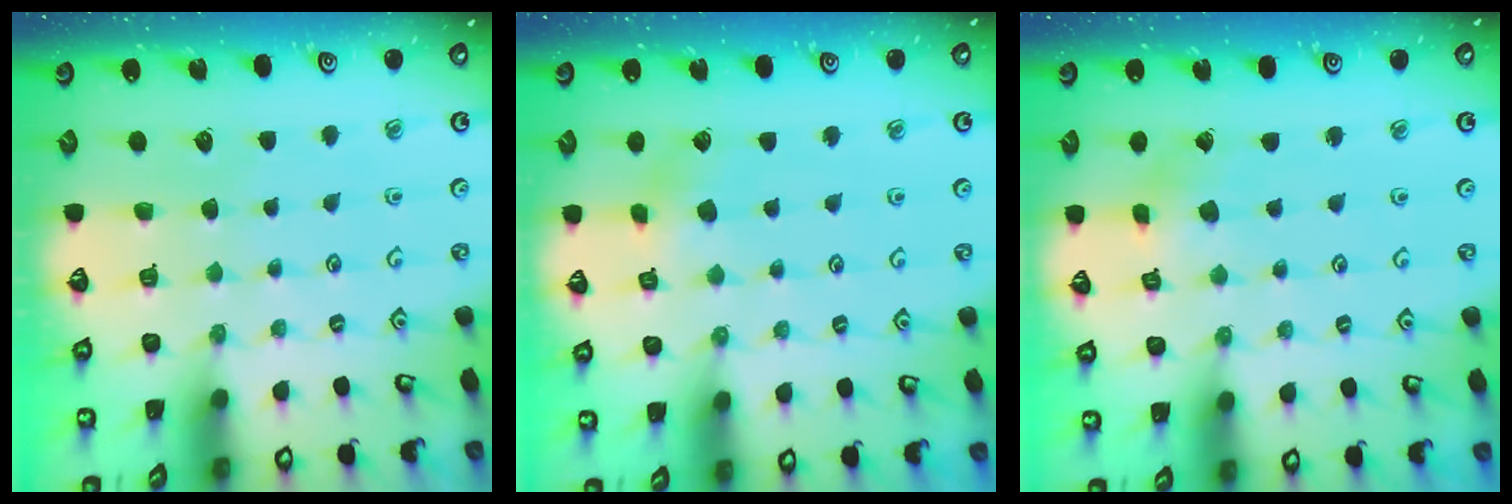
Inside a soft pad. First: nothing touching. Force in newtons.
{"total": 3.9, "press": 3.9, "slide": 0.6}
{"total": 2.3, "press": 2.3, "slide": 0.1}